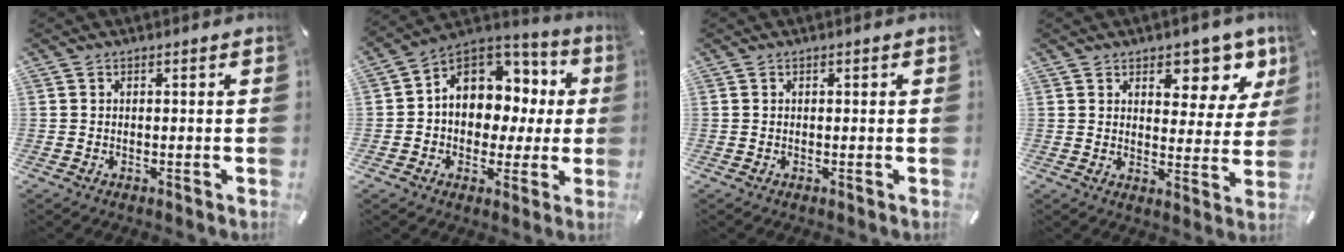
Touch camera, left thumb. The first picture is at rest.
{"total": 10.9, "force": [2.3, 9.4, 5.0], "torque": [-0.076, -0.023, 0.048]}
{"total": 0.0}
{"total": 9.2, "force": [6.4, 5.1, 4.2], "torque": [-0.028, -0.056, 0.105]}